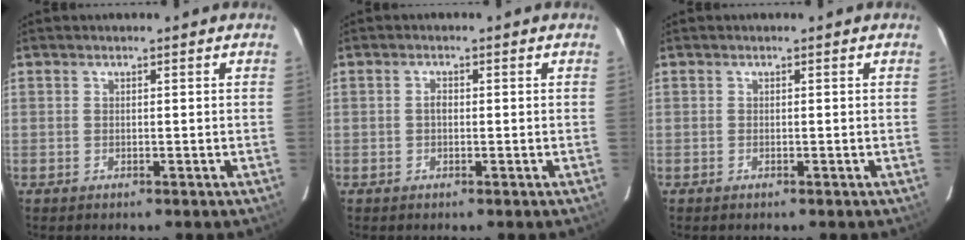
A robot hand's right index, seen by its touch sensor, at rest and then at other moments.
{"total": 1.1, "force": [-0.2, 0.7, 0.8], "torque": [-0.014, 0.006, -0.004]}
{"total": 0.0}